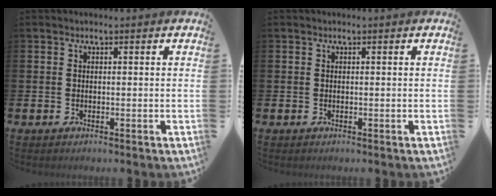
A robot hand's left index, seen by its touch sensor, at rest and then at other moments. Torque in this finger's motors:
{"motor_torque": [0.00, 0.00, 0.00, -0.01]}